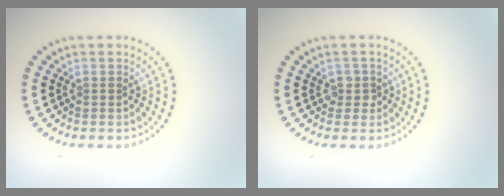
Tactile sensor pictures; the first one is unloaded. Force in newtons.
{"total": 1.2, "press": 1.1, "slide": 0.6}